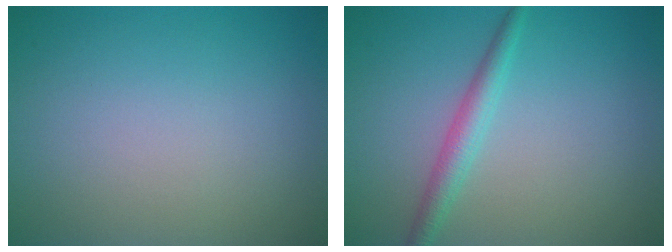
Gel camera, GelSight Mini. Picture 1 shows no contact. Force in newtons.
{"total": 2.3, "press": 2.3, "slide": 0.0}